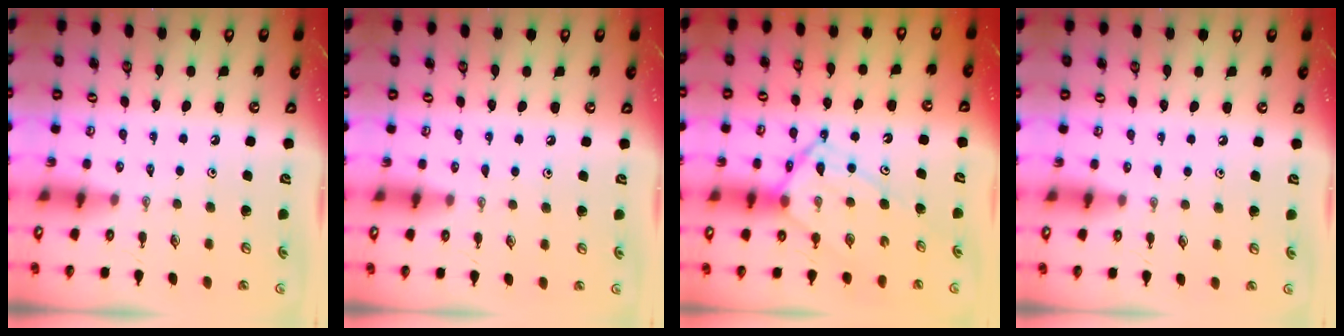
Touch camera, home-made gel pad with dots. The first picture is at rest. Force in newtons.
{"total": 3.3, "press": 3.3, "slide": 0.4}
{"total": 11.9, "press": 11.8, "slide": 1.2}
{"total": 2.8, "press": 2.8, "slide": 0.3}